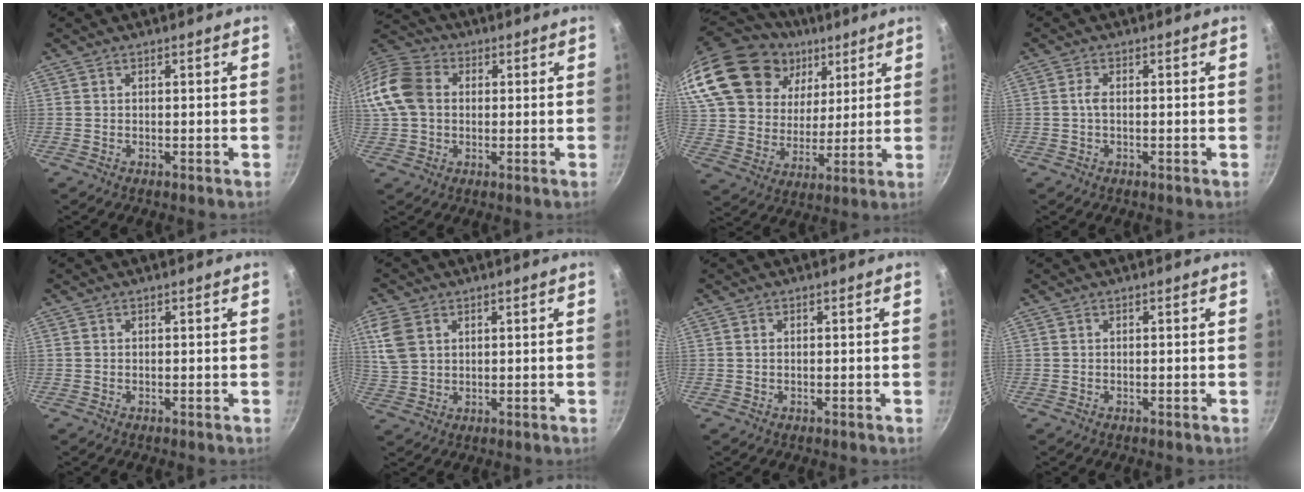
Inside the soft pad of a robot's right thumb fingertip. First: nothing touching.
{"total": 14.3, "force": [1.3, 11.1, 8.8], "torque": [-0.175, 0.025, 0.010]}
{"total": 31.6, "force": [15.6, 21.8, 16.8], "torque": [-0.353, 0.011, 0.293]}
{"total": 1.6, "force": [-0.1, 0.6, 1.5], "torque": [-0.038, 0.005, -0.006]}
{"total": 0.0}
{"total": 7.0, "force": [2.7, 4.9, 4.2], "torque": [-0.079, -0.005, 0.060]}
{"total": 0.5, "force": [0.1, 0.3, 0.4], "torque": [-0.007, 0.001, 0.002]}
{"total": 0.0}